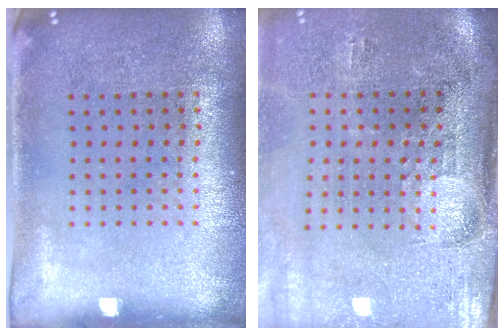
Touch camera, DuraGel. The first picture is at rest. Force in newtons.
{"total": 4.6, "press": 3.8, "slide": 2.6}